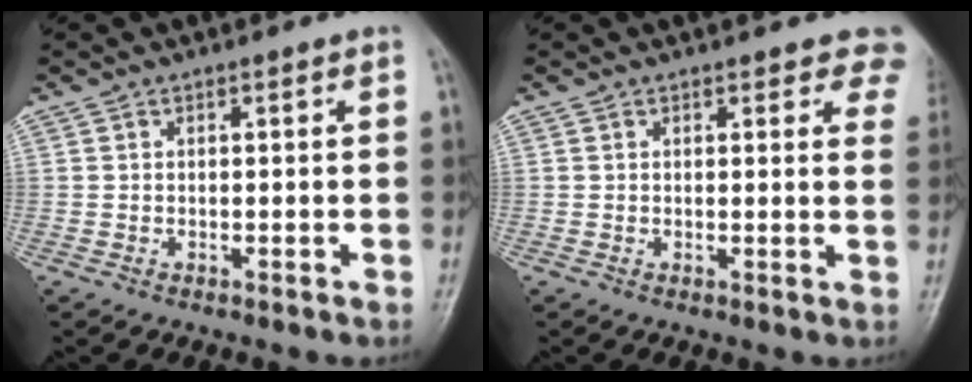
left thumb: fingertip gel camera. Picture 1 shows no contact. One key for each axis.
{"total": 6.3, "fx": 4.9, "fy": 2.5, "fz": 3.1, "tx": 0.004, "ty": -0.015, "tz": 0.041}